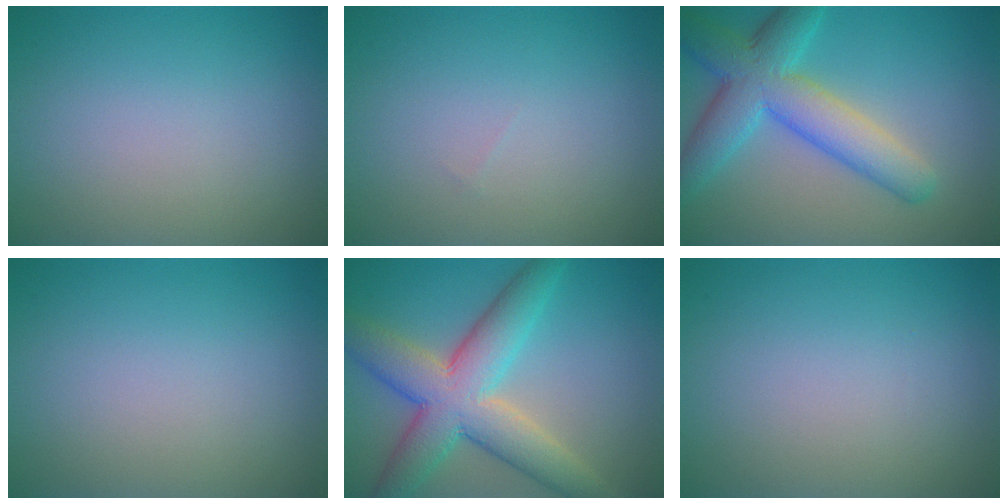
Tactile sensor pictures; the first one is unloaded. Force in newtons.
{"total": 0.0}
{"total": 7.5, "press": 7.5, "slide": 0.2}
{"total": 0.0}
{"total": 8.8, "press": 8.8, "slide": 0.3}
{"total": 0.0}